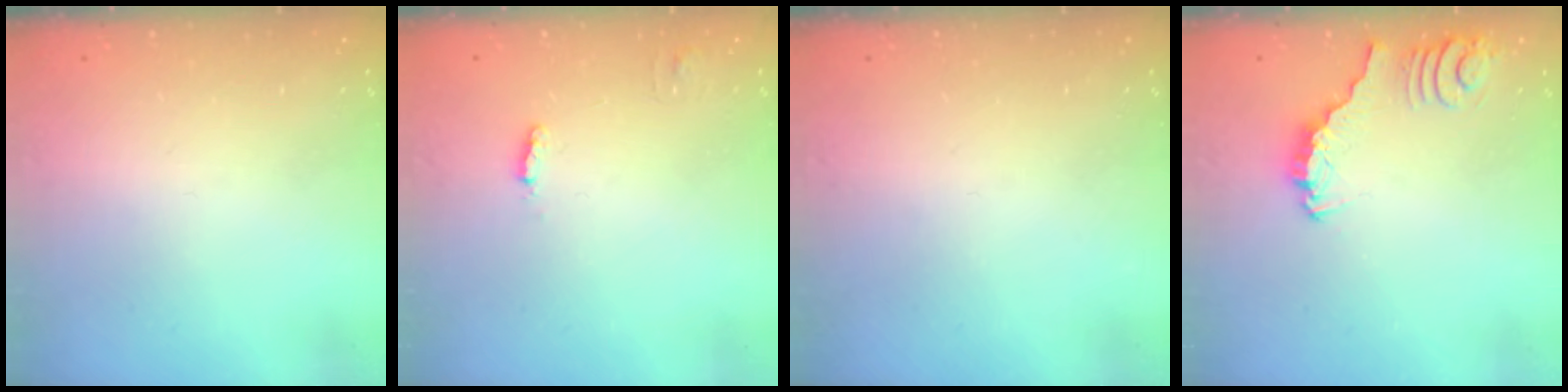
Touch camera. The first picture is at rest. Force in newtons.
{"total": 3.7, "press": 3.7, "slide": 0.3}
{"total": 0.0}
{"total": 2.7, "press": 2.7, "slide": 0.1}